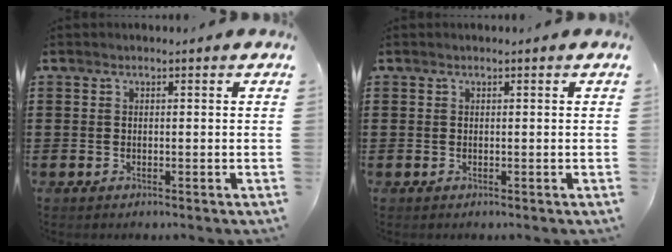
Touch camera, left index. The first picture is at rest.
{"total": 0.0}